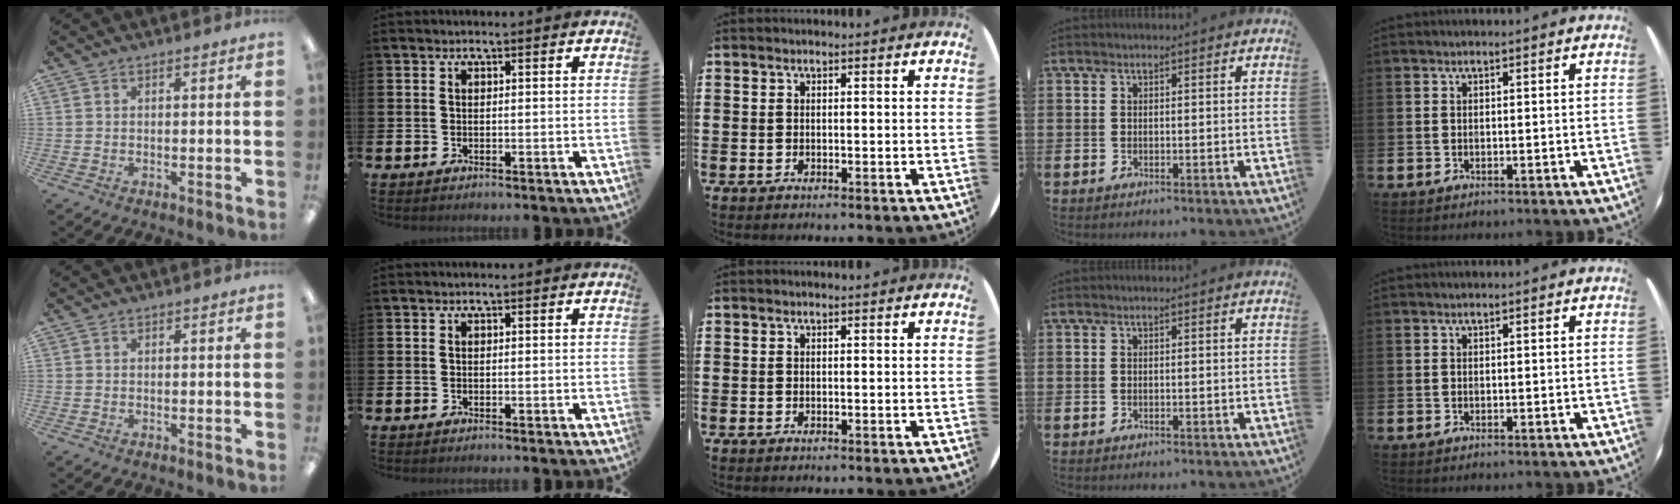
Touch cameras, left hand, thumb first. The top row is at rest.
{}